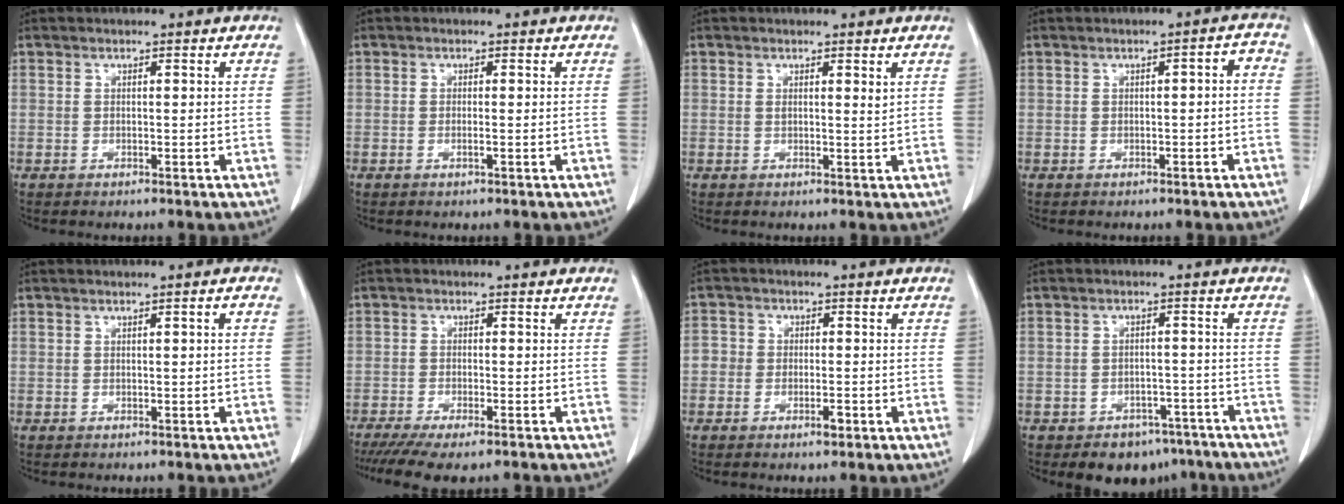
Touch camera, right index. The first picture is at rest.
{"total": 0.6, "force": [-0.1, -0.1, 0.6], "torque": [-0.011, 0.001, 0.000]}
{"total": 1.2, "force": [0.7, 0.2, 0.9], "torque": [-0.018, -0.004, 0.013]}
{"total": 2.1, "force": [-0.3, 0.7, 1.9], "torque": [-0.021, 0.013, -0.006]}
{"total": 0.8, "force": [0.0, 0.1, 0.8], "torque": [-0.013, 0.001, 0.001]}
{"total": 10.8, "force": [-8.7, 2.2, 5.9], "torque": [-0.083, -0.013, -0.129]}
{"total": 3.5, "force": [-1.4, 2.6, 2.0], "torque": [-0.019, 0.007, -0.025]}
{"total": 8.0, "force": [-6.0, 4.7, 2.2], "torque": [-0.006, 0.013, -0.078]}